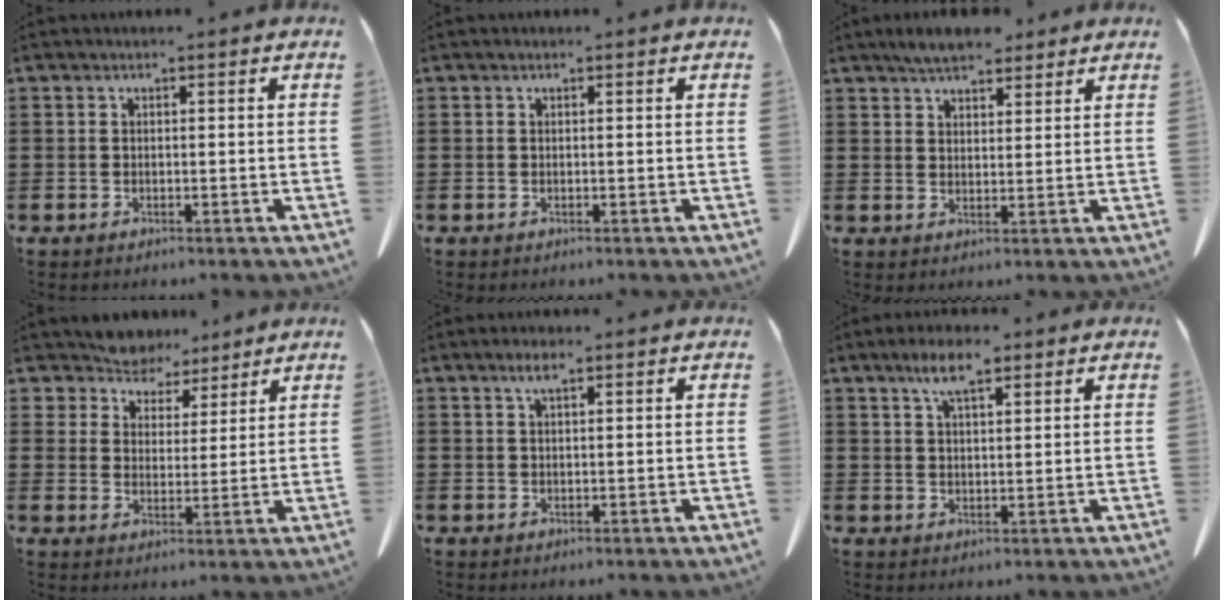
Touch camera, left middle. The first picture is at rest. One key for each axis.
{"total": 0.0}
{"total": 4.7, "fx": 4.2, "fy": 1.3, "fz": 1.6, "tx": -0.042, "ty": -0.005, "tz": 0.081}
{"total": 5.7, "fx": 5.3, "fy": 2.3, "fz": -0.3, "tx": -0.027, "ty": -0.030, "tz": 0.098}
{"total": 2.4, "fx": 1.3, "fy": 0.5, "fz": 1.9, "tx": -0.040, "ty": 0.002, "tz": 0.023}
{"total": 5.8, "fx": 3.8, "fy": 1.5, "fz": 4.2, "tx": -0.089, "ty": 0.000, "tz": 0.066}